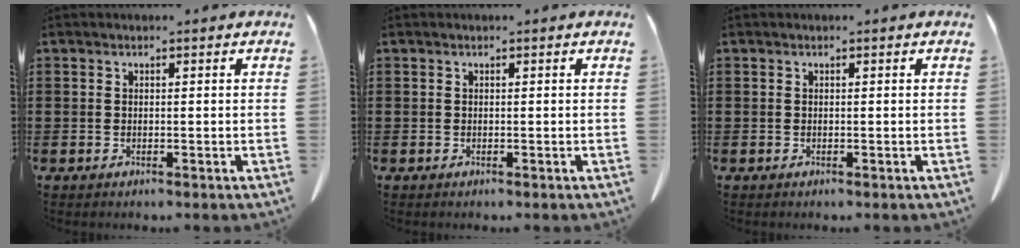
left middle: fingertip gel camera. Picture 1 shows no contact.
{"total": 0.0}
{"total": 0.0}